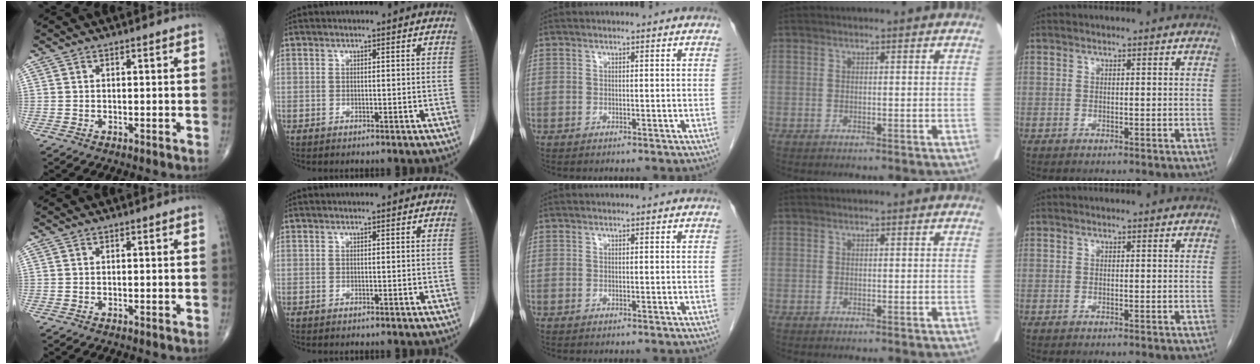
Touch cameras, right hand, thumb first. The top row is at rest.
{}